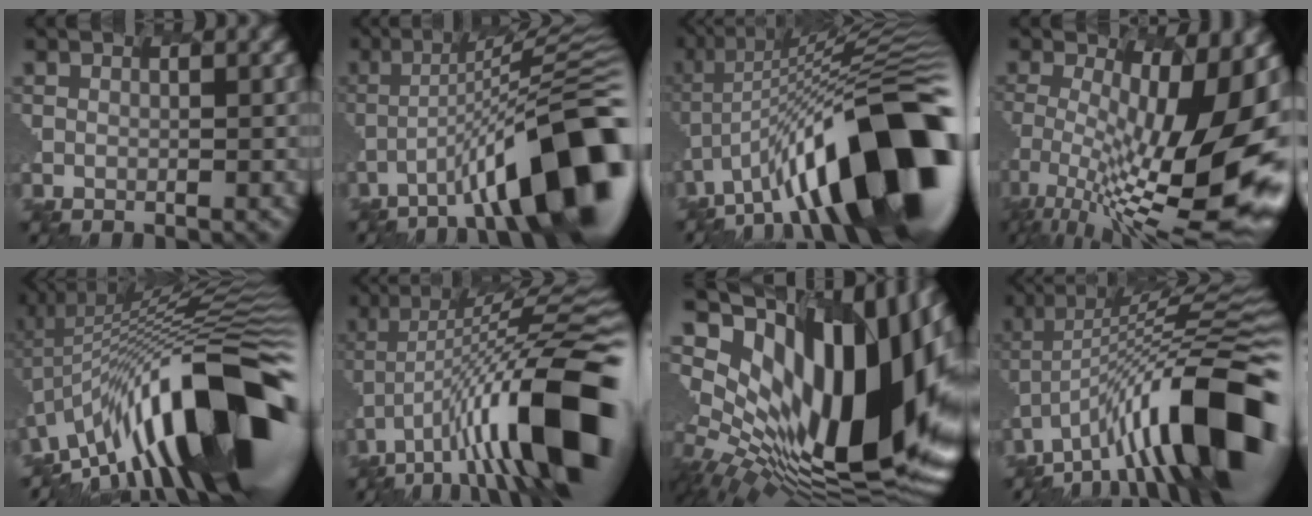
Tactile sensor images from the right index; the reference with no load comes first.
{"total": 12.1, "force": [-6.2, 2.2, 10.1], "torque": [-0.154, 0.016, -0.100]}
{"total": 15.7, "force": [-6.5, 5.3, 13.3], "torque": [-0.193, 0.037, -0.123]}
{"total": 14.6, "force": [-2.6, 4.5, 13.6], "torque": [-0.215, -0.014, -0.043]}
{"total": 14.7, "force": [-5.1, 4.4, 13.0], "torque": [-0.158, 0.055, -0.120]}
{"total": 14.6, "force": [-6.2, 3.9, 12.6], "torque": [-0.194, 0.021, -0.110]}
{"total": 18.3, "force": [3.1, 9.9, 15.1], "torque": [-0.266, -0.005, 0.051]}
{"total": 13.6, "force": [-6.4, 3.6, 11.5], "torque": [-0.187, 0.029, -0.112]}